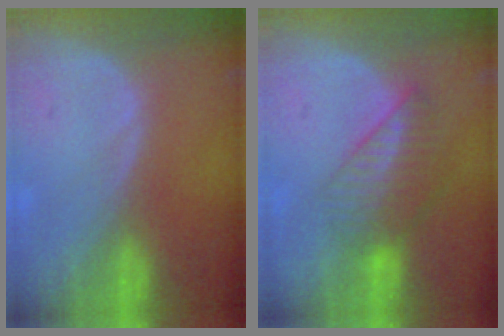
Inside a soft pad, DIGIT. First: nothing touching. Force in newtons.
{"total": 7.0, "press": 6.0, "slide": 3.5}